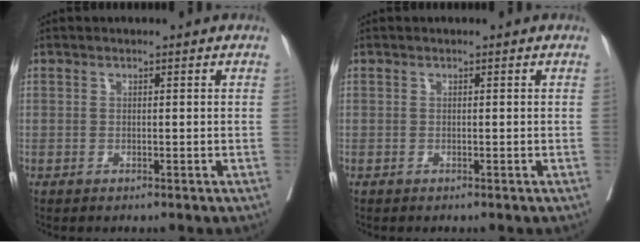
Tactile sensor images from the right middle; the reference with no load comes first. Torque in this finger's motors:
{"motor_torque": [-0.08, 0.08, 0.00, 0.00]}